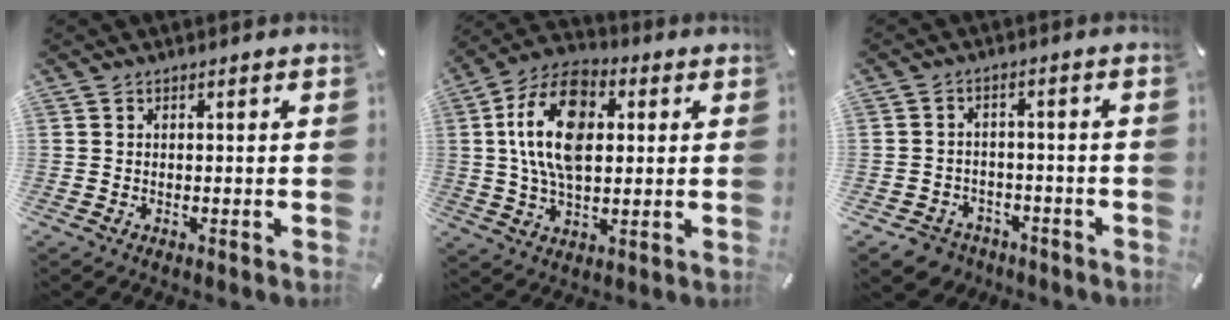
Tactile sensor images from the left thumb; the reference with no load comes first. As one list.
[{"total": 16.7, "force": [2.9, 10.3, 12.8], "torque": [-0.260, 0.010, 0.050]}, {"total": 4.9, "force": [-3.2, 3.6, 0.9], "torque": [-0.027, 0.016, -0.063]}]